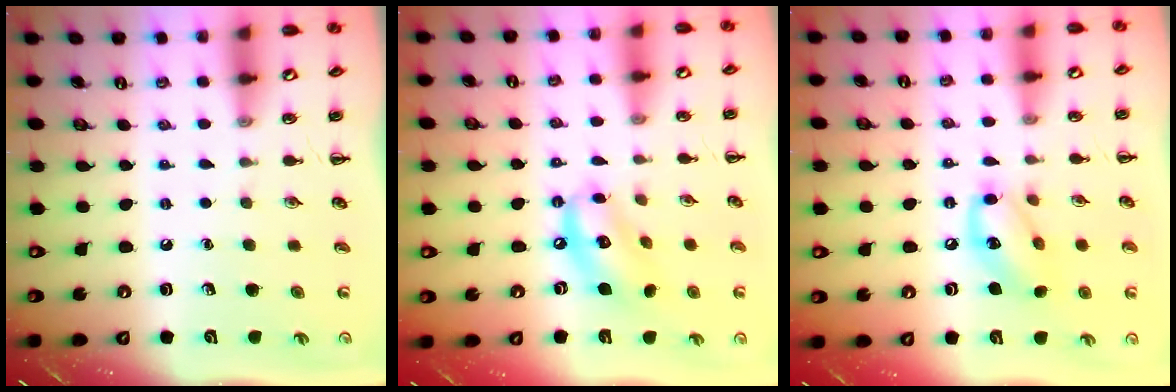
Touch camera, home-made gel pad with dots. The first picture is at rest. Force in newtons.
{"total": 11.4, "press": 11.2, "slide": 1.8}
{"total": 12.7, "press": 12.6, "slide": 1.8}